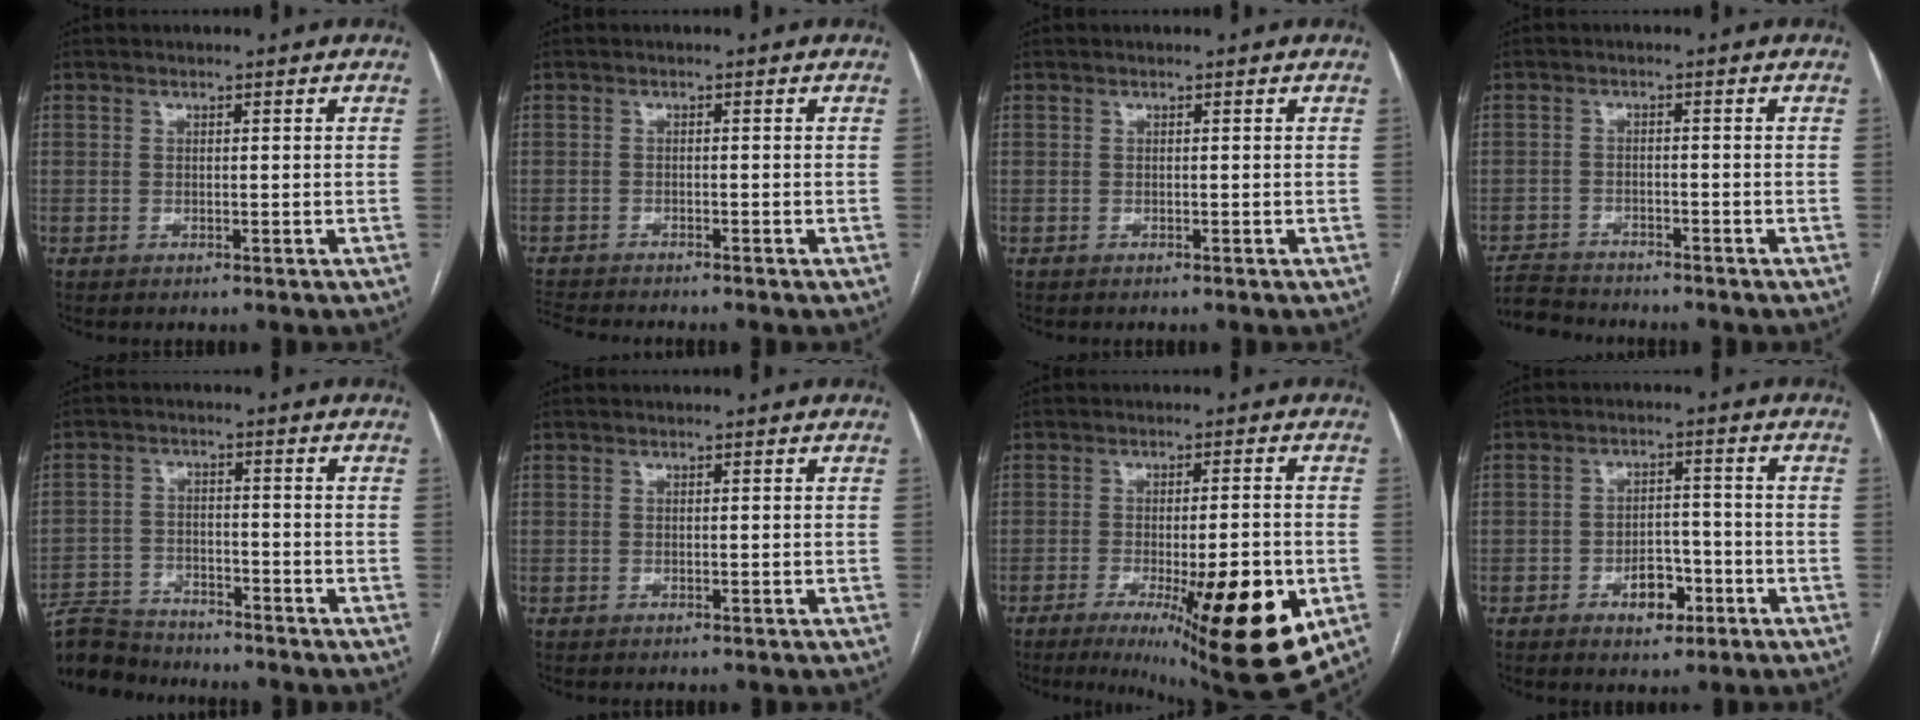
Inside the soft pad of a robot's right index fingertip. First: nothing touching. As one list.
[{"total": 3.5, "force": [-3.3, -0.9, 0.5], "torque": [-0.010, -0.016, -0.059]}, {"total": 0.0}, {"total": 5.2, "force": [-5.2, 0.5, 0.2], "torque": [0.000, -0.012, -0.094]}, {"total": 8.1, "force": [-8.0, 1.7, 0.4], "torque": [-0.011, 0.000, -0.144]}, {"total": 0.0}, {"total": 16.9, "force": [-6.2, 2.9, 15.4], "torque": [-0.166, -0.023, -0.073]}, {"total": 5.1, "force": [-2.4, 3.2, 3.1], "torque": [-0.040, 0.011, -0.035]}]